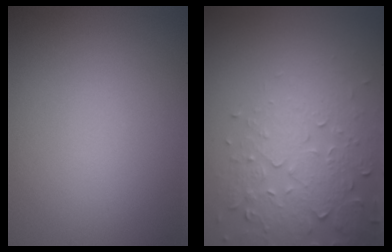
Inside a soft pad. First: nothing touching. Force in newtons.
{"total": 5.1, "press": 3.7, "slide": 3.5}